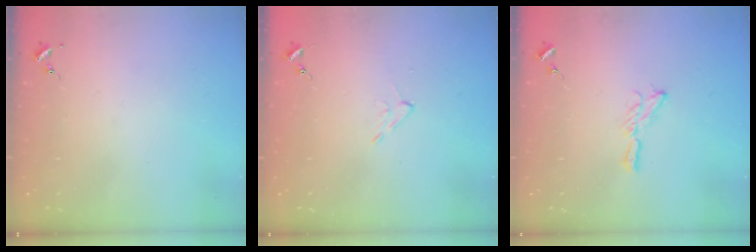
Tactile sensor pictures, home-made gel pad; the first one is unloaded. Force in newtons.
{"total": 4.3, "press": 4.3, "slide": 0.7}
{"total": 6.5, "press": 6.5, "slide": 0.3}